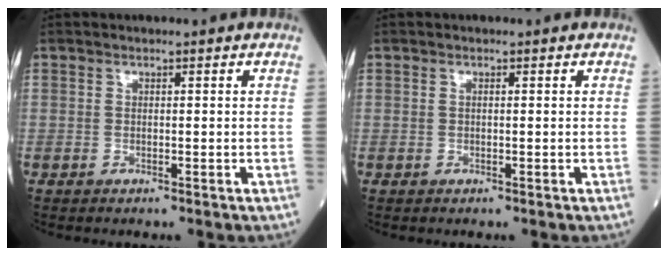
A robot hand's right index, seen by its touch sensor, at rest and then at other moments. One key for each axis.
{"total": 0.0}